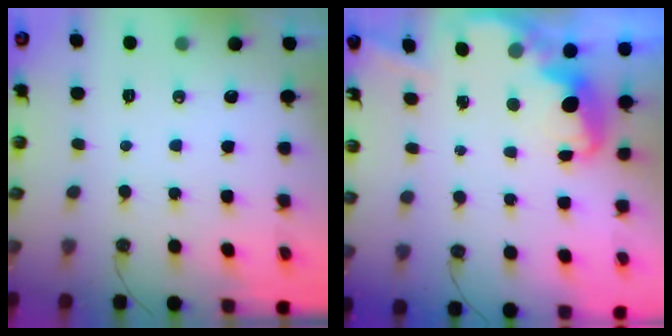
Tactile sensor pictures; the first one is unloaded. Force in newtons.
{"total": 3.8, "press": 3.7, "slide": 0.6}